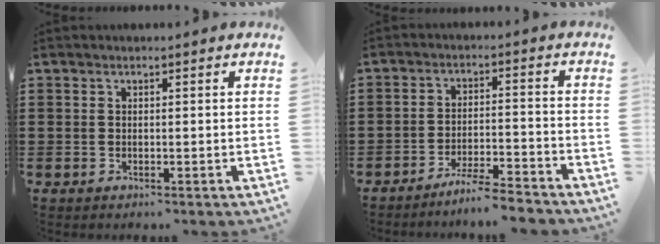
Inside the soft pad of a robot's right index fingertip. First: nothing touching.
{"total": 5.4, "force": [-5.0, 0.0, 2.0], "torque": [-0.040, -0.005, -0.098]}